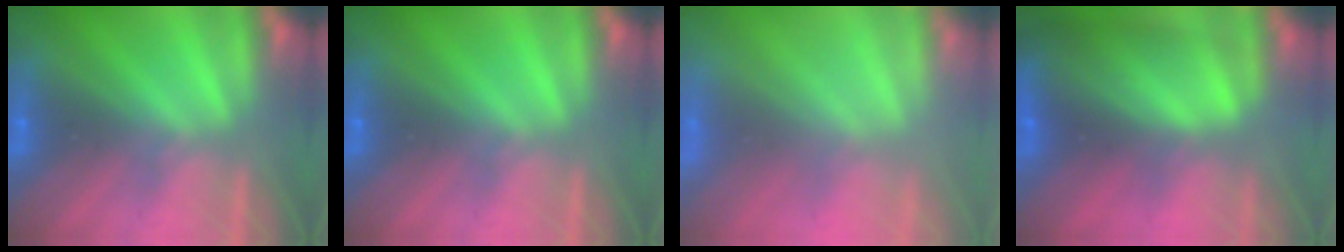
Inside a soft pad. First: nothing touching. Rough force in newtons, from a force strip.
{"total": 0.0}
{"total": 9.0}
{"total": 9.6}